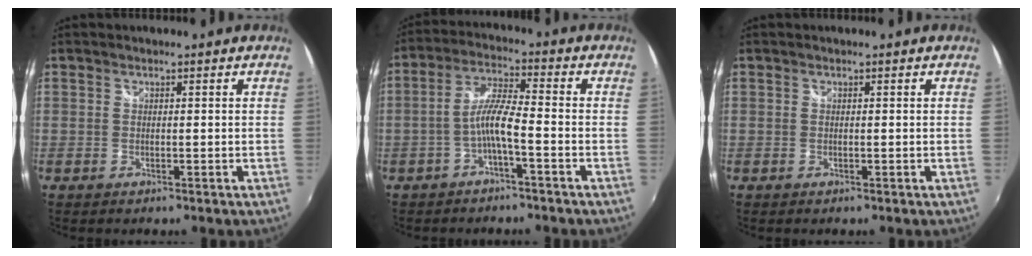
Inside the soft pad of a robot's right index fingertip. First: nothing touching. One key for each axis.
{"total": 5.8, "fx": -2.6, "fy": 0.5, "fz": 5.2, "tx": -0.115, "ty": 0.013, "tz": -0.047}
{"total": 0.0}